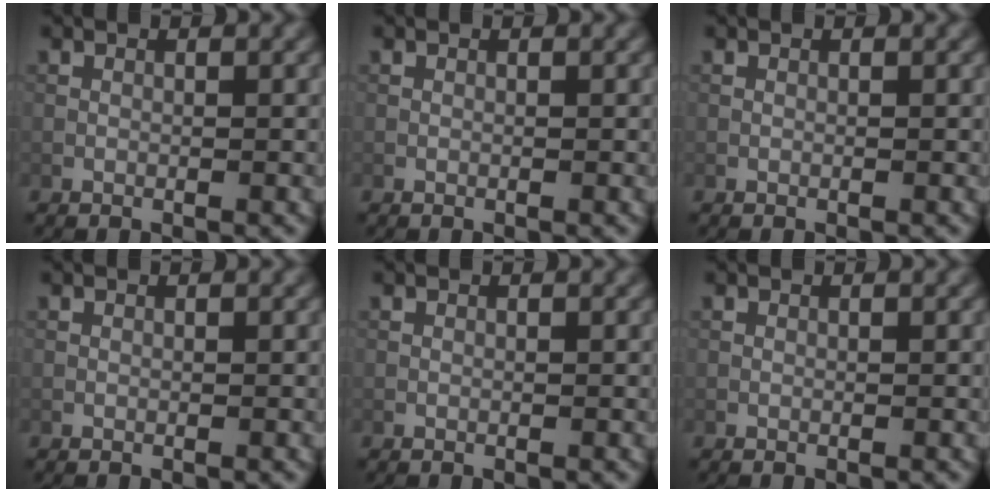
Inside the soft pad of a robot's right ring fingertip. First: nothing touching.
{"total": 0.0}
{"total": 0.0}
{"total": 0.0}
{"total": 0.0}
{"total": 0.0}